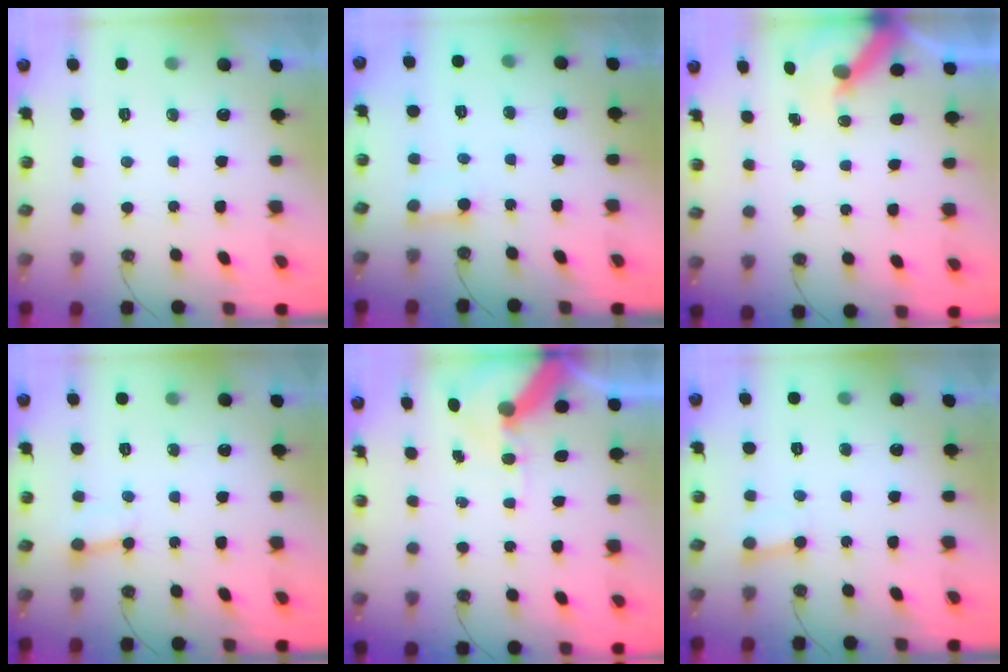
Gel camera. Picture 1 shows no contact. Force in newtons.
{"total": 3.1, "press": 3.1, "slide": 0.2}
{"total": 6.0, "press": 5.9, "slide": 0.7}
{"total": 2.7, "press": 2.7, "slide": 0.1}
{"total": 10.7, "press": 10.6, "slide": 1.4}
{"total": 2.3, "press": 2.3, "slide": 0.2}